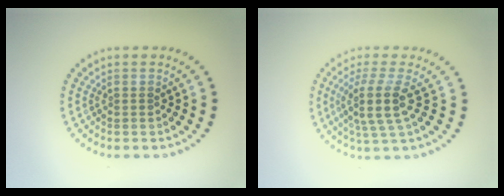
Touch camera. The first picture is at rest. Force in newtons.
{"total": 3.7, "press": 2.9, "slide": 2.3}